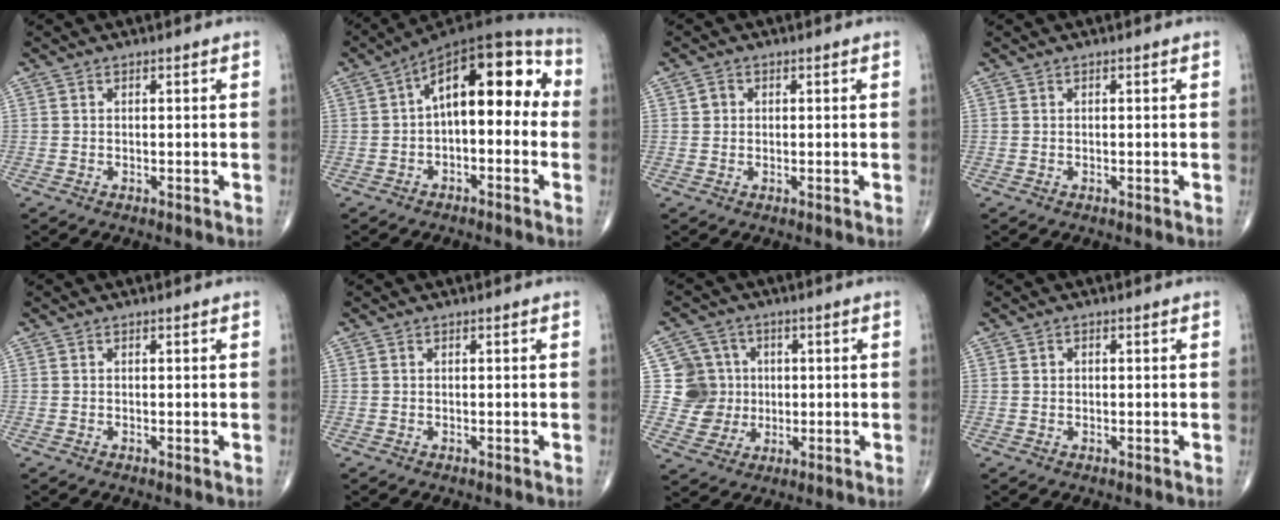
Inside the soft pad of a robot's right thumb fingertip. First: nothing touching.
{"total": 16.2, "force": [1.2, 7.9, 14.1], "torque": [-0.171, 0.050, 0.004]}
{"total": 1.6, "force": [0.3, 1.4, 0.6], "torque": [-0.004, 0.001, 0.003]}
{"total": 0.0}
{"total": 0.0}
{"total": 0.0}
{"total": 8.8, "force": [0.8, 8.6, 1.3], "torque": [0.018, 0.011, 0.015]}
{"total": 0.7, "force": [0.1, 0.7, 0.3], "torque": [0.000, 0.002, 0.000]}